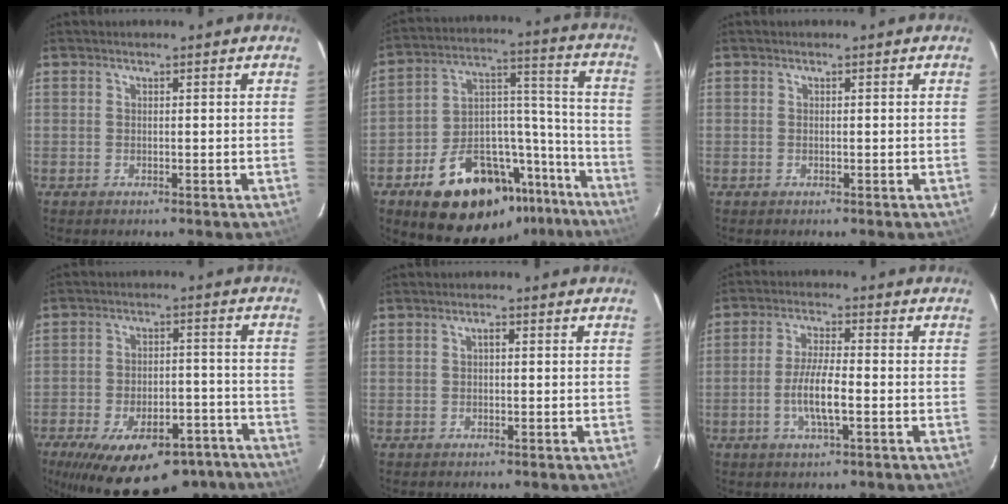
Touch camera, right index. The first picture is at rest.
{"total": 26.4, "force": [-18.8, 12.7, 13.6], "torque": [-0.205, 0.064, -0.246]}
{"total": 0.0}
{"total": 23.1, "force": [-16.7, 9.9, 12.5], "torque": [-0.221, -0.003, -0.216]}
{"total": 0.9, "force": [0.1, 0.5, 0.8], "torque": [-0.014, 0.007, 0.000]}
{"total": 6.8, "force": [-2.0, 1.3, 6.4], "torque": [-0.127, -0.002, -0.039]}